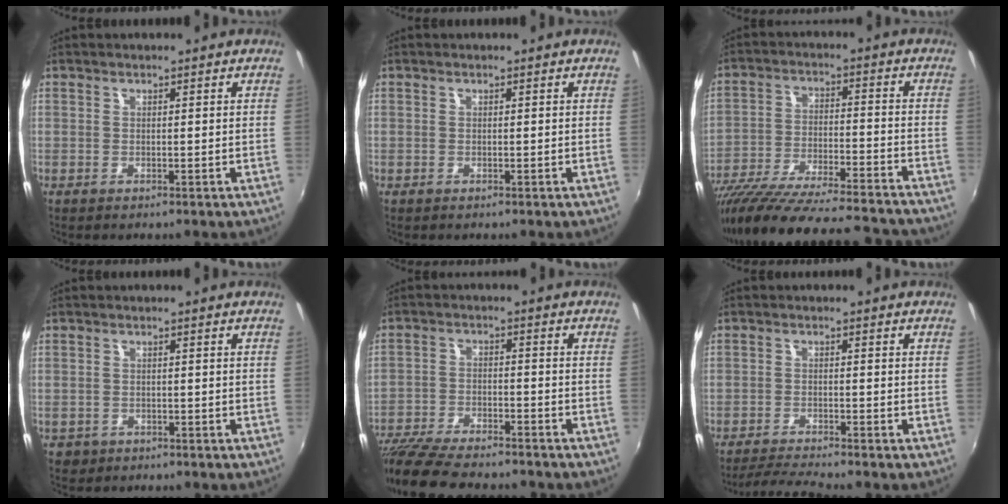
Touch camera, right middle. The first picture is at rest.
{"total": 0.0}
{"total": 29.1, "force": [-25.6, 3.6, 13.3], "torque": [-0.238, -0.063, -0.383]}
{"total": 2.4, "force": [-1.3, 1.9, 0.7], "torque": [-0.022, -0.004, -0.018]}
{"total": 15.5, "force": [-13.5, 3.1, 7.1], "torque": [-0.155, -0.030, -0.228]}
{"total": 5.2, "force": [-4.8, -1.1, 1.5], "torque": [-0.052, -0.011, -0.090]}